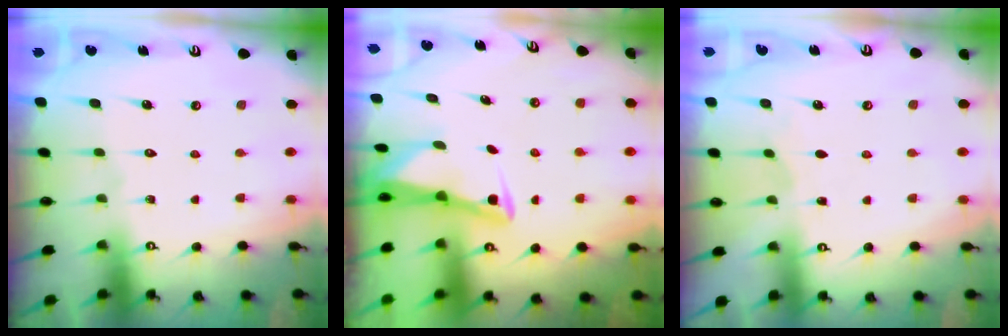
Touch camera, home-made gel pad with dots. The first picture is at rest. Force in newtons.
{"total": 3.0, "press": 3.0, "slide": 0.4}
{"total": 2.3, "press": 2.3, "slide": 0.4}